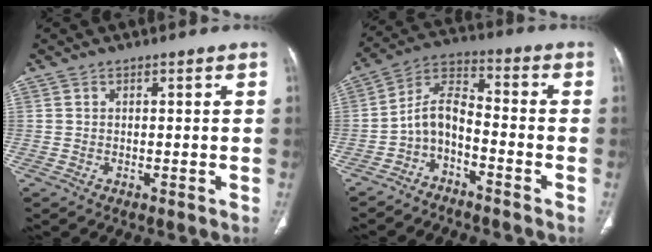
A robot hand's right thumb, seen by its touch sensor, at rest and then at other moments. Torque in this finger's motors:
{"motor_torque": [0.03, 0.01, 0.48, -0.53, 0.00]}